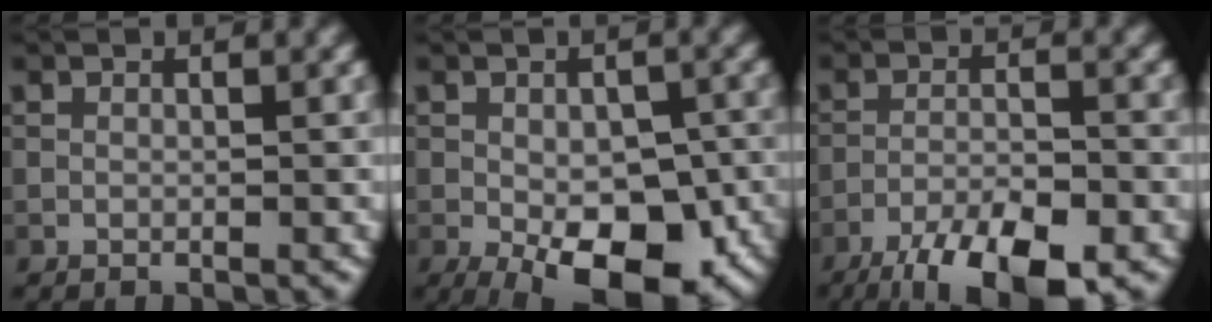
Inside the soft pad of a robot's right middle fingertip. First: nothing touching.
{"total": 10.6, "force": [-4.2, 5.2, 8.2], "torque": [-0.112, -0.024, -0.055]}
{"total": 9.0, "force": [-6.4, 2.5, 5.8], "torque": [-0.099, -0.024, -0.108]}